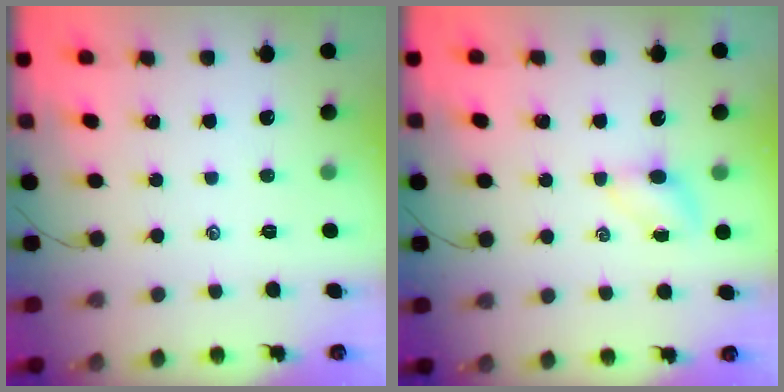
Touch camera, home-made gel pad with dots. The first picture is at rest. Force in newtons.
{"total": 3.7, "press": 3.5, "slide": 1.2}